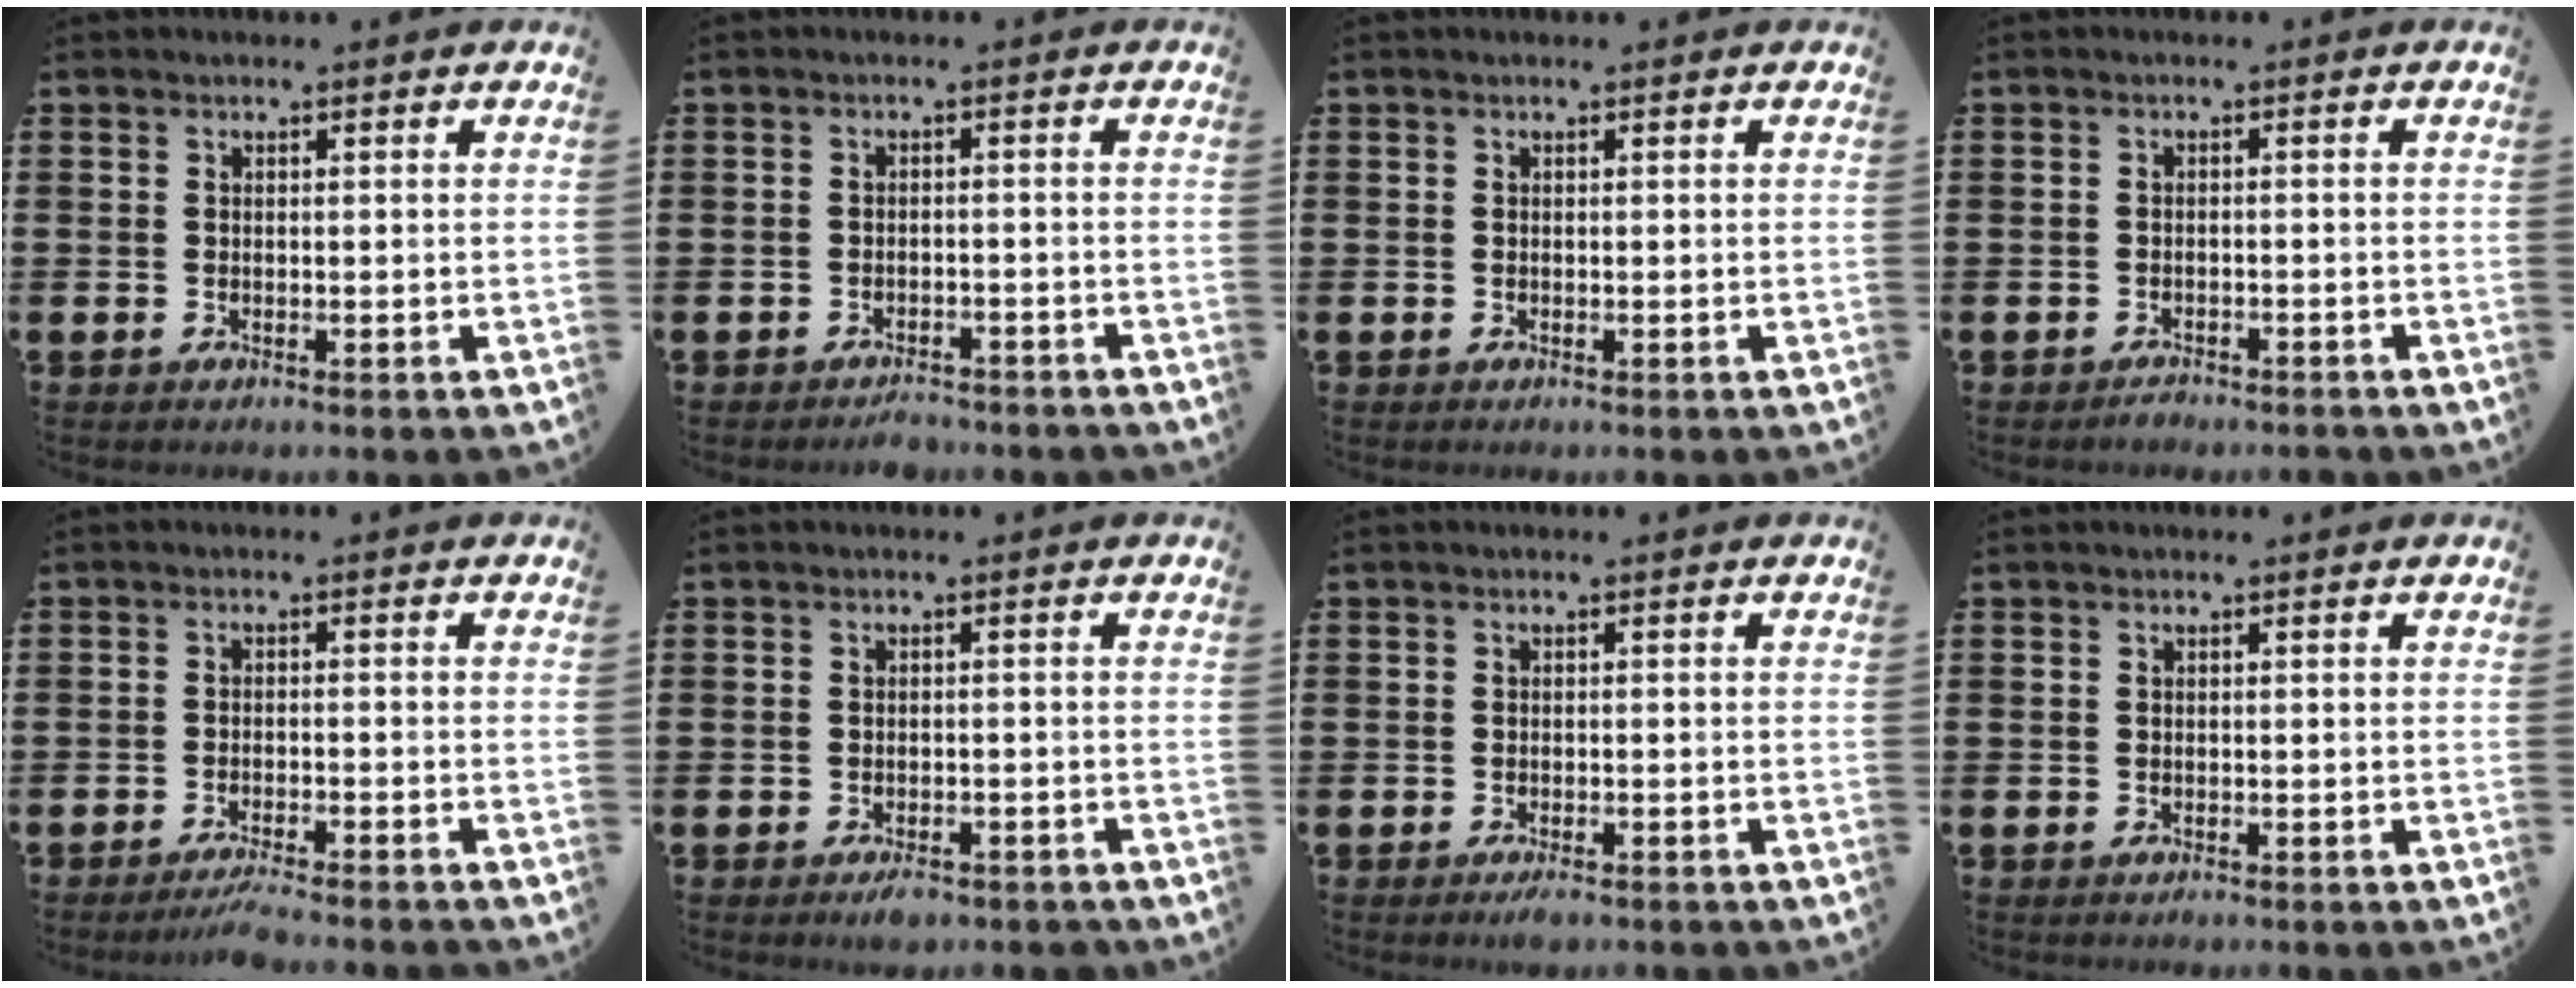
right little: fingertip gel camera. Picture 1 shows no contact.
{"total": 1.7, "force": [-1.7, 0.3, 0.1], "torque": [-0.008, 0.003, -0.035]}
{"total": 0.0}
{"total": 1.1, "force": [-1.0, 0.2, 0.1], "torque": [0.003, -0.003, -0.024]}
{"total": 2.5, "force": [-2.1, -0.2, 1.2], "torque": [-0.018, 0.003, -0.041]}
{"total": 1.4, "force": [-1.1, 0.6, 0.7], "torque": [-0.007, -0.002, -0.025]}
{"total": 1.1, "force": [-0.7, 0.2, 0.7], "torque": [-0.013, -0.001, -0.015]}
{"total": 0.0}